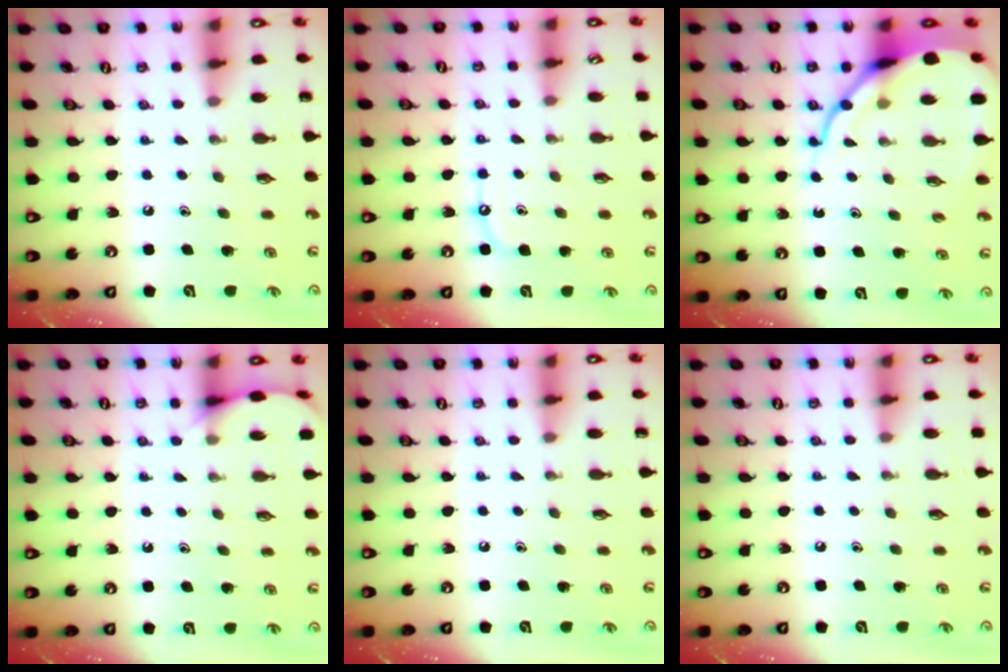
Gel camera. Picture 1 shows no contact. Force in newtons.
{"total": 5.6, "press": 5.6, "slide": 0.6}
{"total": 12.8, "press": 12.7, "slide": 1.2}
{"total": 5.5, "press": 5.5, "slide": 0.4}
{"total": 0.0}
{"total": 2.3, "press": 2.2, "slide": 0.4}